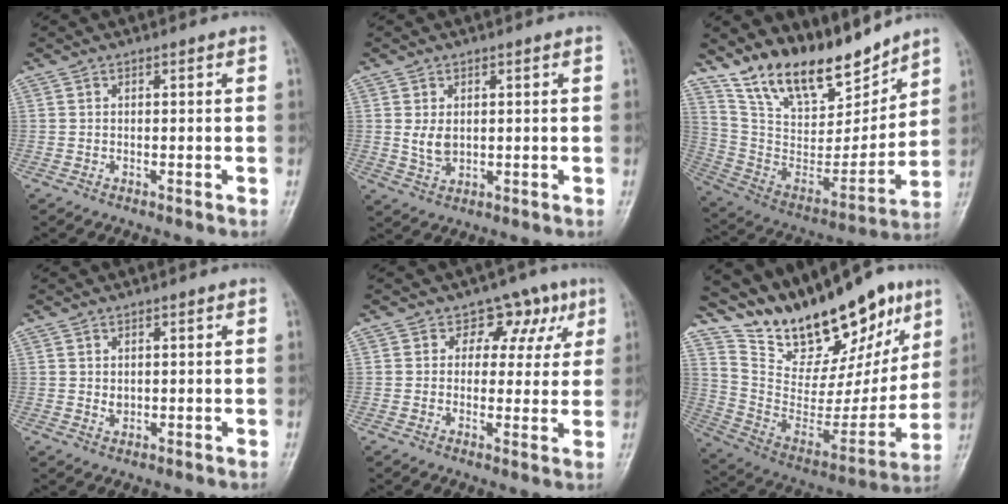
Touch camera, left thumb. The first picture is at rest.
{"total": 3.6, "force": [0.6, 2.5, 2.5], "torque": [-0.036, -0.011, 0.021]}
{"total": 19.2, "force": [15.6, 7.3, 8.6], "torque": [-0.102, -0.092, 0.287]}
{"total": 1.3, "force": [0.3, 1.1, 0.7], "torque": [-0.009, -0.004, 0.011]}
{"total": 7.0, "force": [3.2, 5.6, 2.8], "torque": [0.017, -0.002, 0.035]}
{"total": 25.5, "force": [18.8, 10.7, 13.6], "torque": [-0.163, -0.080, 0.319]}